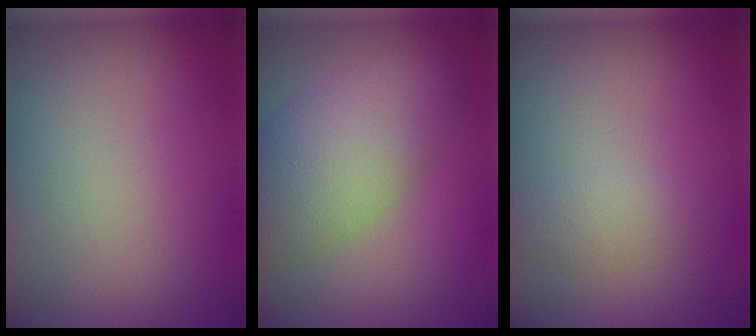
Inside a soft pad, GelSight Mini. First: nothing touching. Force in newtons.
{"total": 6.4, "press": 6.4, "slide": 0.2}
{"total": 1.8, "press": 1.8, "slide": 0.2}